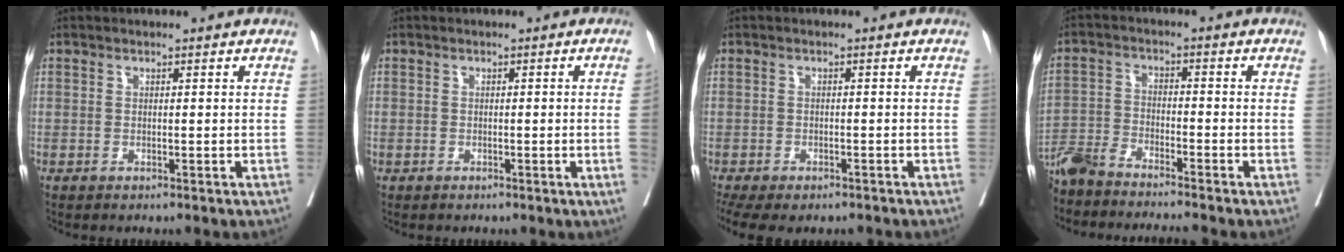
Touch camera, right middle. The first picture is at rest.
{"total": 1.3, "force": [-0.3, -0.3, 1.2], "torque": [-0.016, 0.001, -0.004]}
{"total": 10.8, "force": [-7.8, 5.0, 5.6], "torque": [-0.131, -0.005, -0.104]}
{"total": 8.9, "force": [-8.4, -0.2, 3.2], "torque": [-0.055, -0.014, -0.150]}